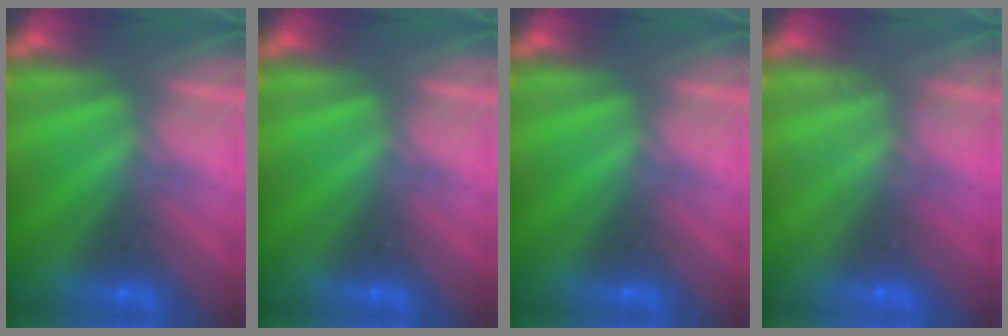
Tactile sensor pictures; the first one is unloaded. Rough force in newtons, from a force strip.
{"total": 0.0}
{"total": 0.0}
{"total": 1.8}